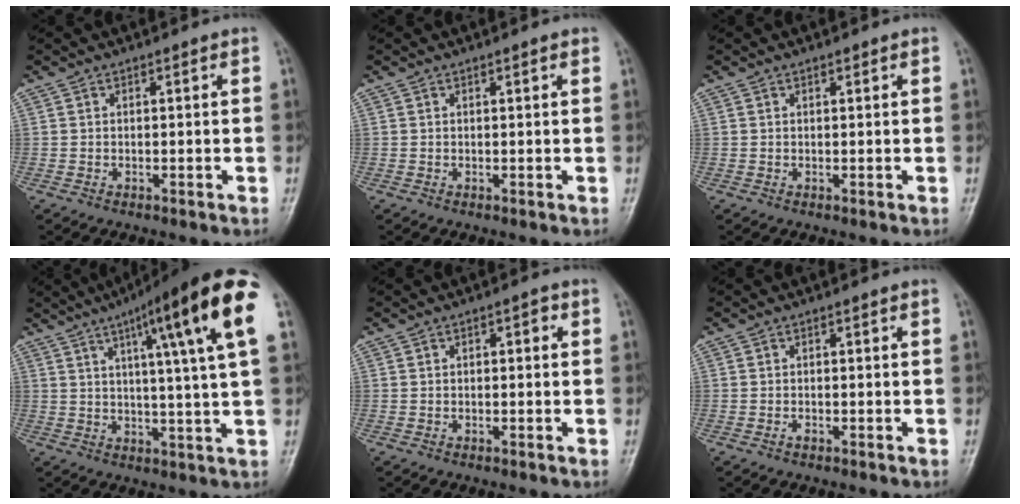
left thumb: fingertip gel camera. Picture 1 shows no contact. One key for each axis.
{"total": 0.9, "fx": 0.6, "fy": 0.1, "fz": 0.7, "tx": -0.010, "ty": 0.000, "tz": 0.006}
{"total": 0.6, "fx": 0.4, "fy": 0.2, "fz": 0.3, "tx": -0.006, "ty": -0.002, "tz": 0.005}
{"total": 18.8, "fx": 7.8, "fy": 1.8, "fz": 17.0, "tx": -0.240, "ty": -0.010, "tz": 0.103}
{"total": 2.0, "fx": 0.4, "fy": 1.0, "fz": 1.7, "tx": -0.015, "ty": 0.007, "tz": 0.000}
{"total": 0.8, "fx": -0.5, "fy": 0.4, "fz": 0.5, "tx": -0.008, "ty": 0.005, "tz": -0.010}